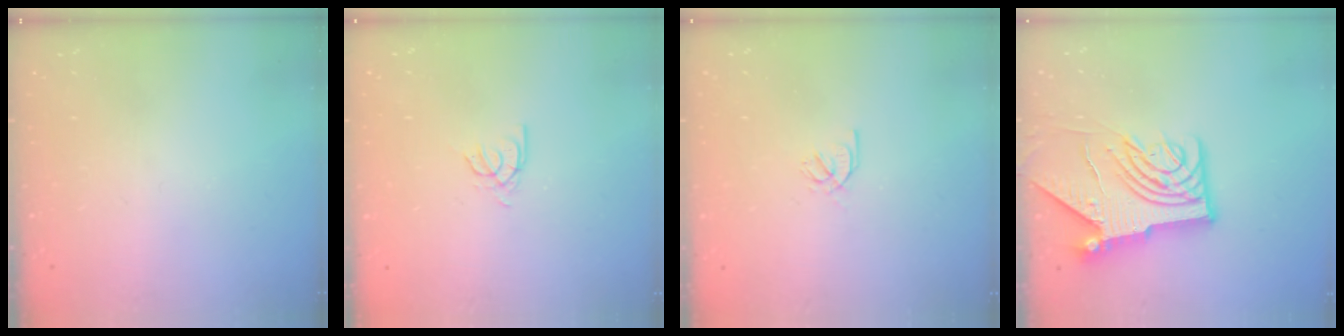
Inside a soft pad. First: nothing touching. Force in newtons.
{"total": 2.7, "press": 2.7, "slide": 0.2}
{"total": 2.2, "press": 2.2, "slide": 0.0}
{"total": 12.2, "press": 12.1, "slide": 1.5}